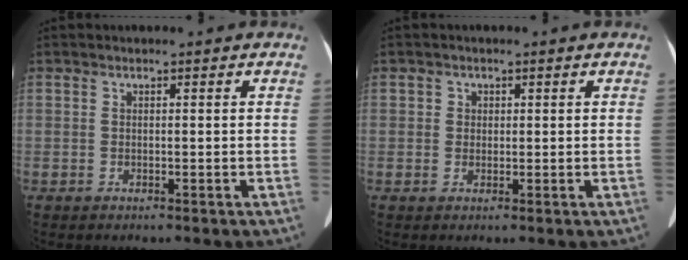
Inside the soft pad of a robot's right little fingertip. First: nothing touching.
{"total": 1.4, "force": [0.3, 1.4, 0.2], "torque": [0.001, 0.000, 0.002]}